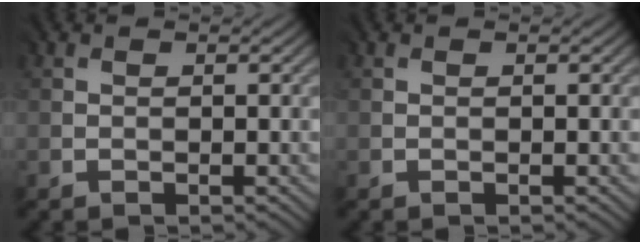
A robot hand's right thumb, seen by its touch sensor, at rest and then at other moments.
{"total": 0.0}